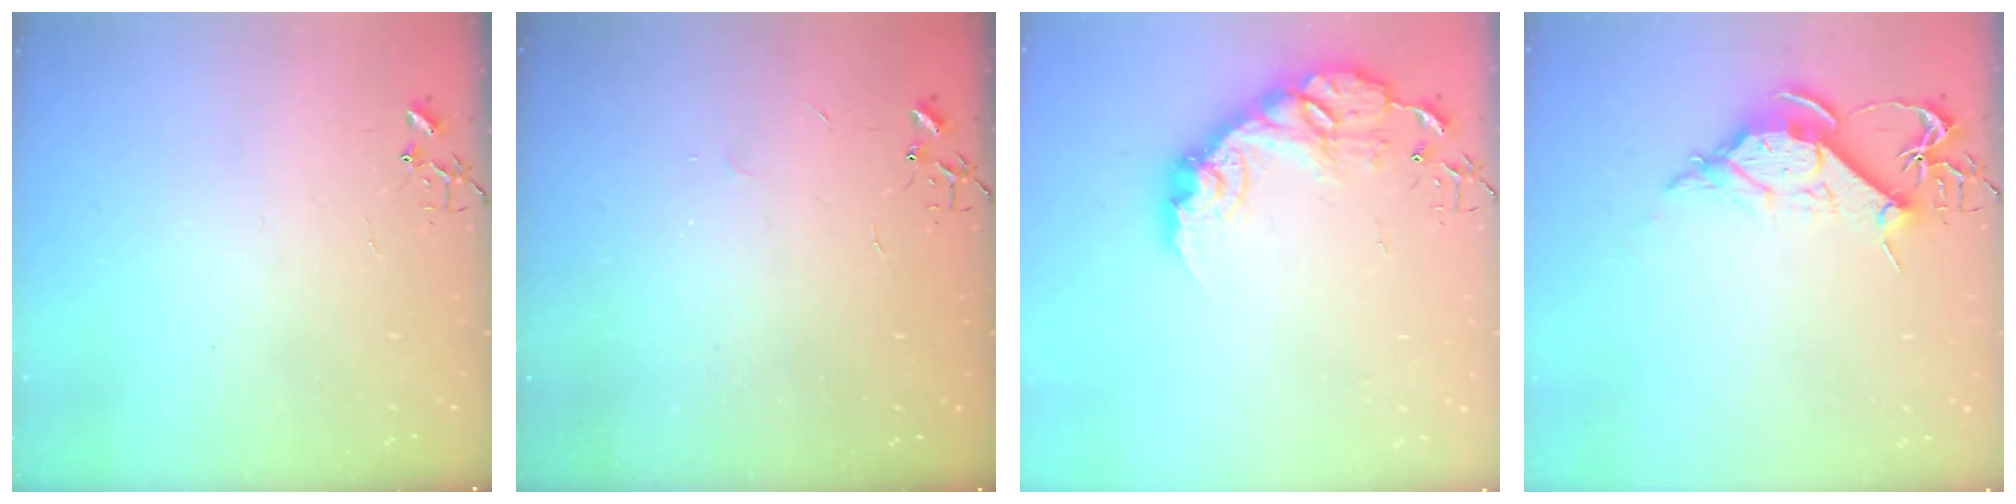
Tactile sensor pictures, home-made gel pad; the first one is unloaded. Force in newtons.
{"total": 2.1, "press": 2.1, "slide": 0.4}
{"total": 15.8, "press": 15.8, "slide": 0.5}
{"total": 10.4, "press": 10.3, "slide": 1.1}